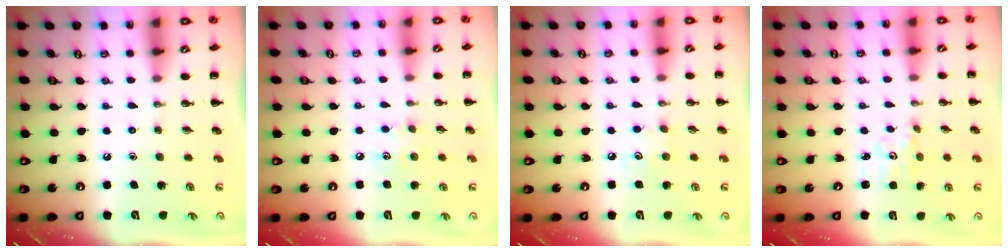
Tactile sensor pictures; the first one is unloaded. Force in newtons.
{"total": 4.7, "press": 4.6, "slide": 1.1}
{"total": 4.3, "press": 4.2, "slide": 1.1}
{"total": 1.9, "press": 1.8, "slide": 0.6}